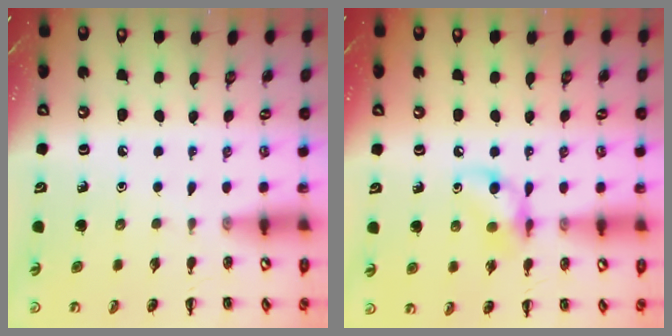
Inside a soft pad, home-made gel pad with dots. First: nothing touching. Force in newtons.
{"total": 9.8, "press": 9.7, "slide": 1.3}